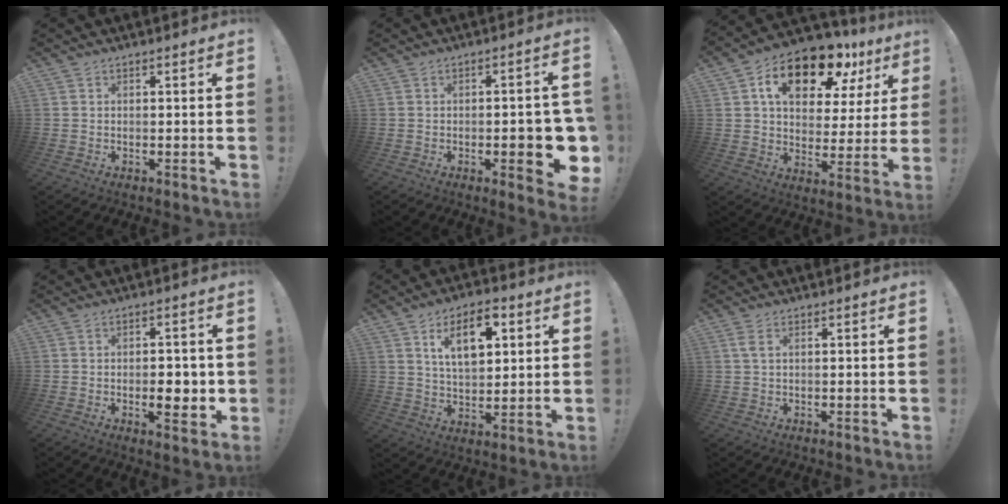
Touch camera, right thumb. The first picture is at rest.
{"total": 8.7, "force": [-2.3, 2.3, 8.1], "torque": [-0.099, 0.000, -0.033]}
{"total": 17.4, "force": [10.1, 8.8, 11.1], "torque": [-0.177, -0.054, 0.172]}
{"total": 6.3, "force": [-1.0, 3.0, 5.4], "torque": [-0.059, 0.000, -0.017]}
{"total": 12.4, "force": [5.3, 6.6, 9.0], "torque": [-0.142, -0.002, 0.093]}
{"total": 2.3, "force": [0.9, 0.7, 2.0], "torque": [-0.034, 0.000, 0.013]}